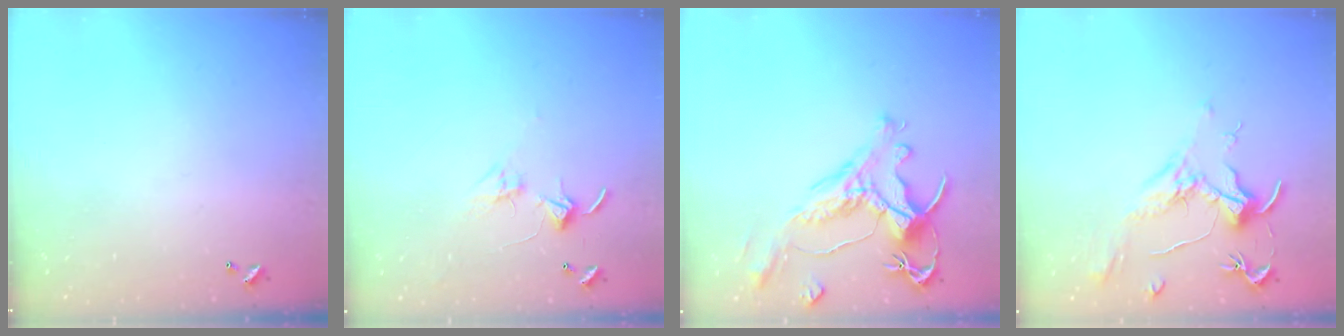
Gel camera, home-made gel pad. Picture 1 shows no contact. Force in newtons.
{"total": 2.8, "press": 2.8, "slide": 0.2}
{"total": 1.8, "press": 1.2, "slide": 1.3}
{"total": 1.8, "press": 1.6, "slide": 0.9}